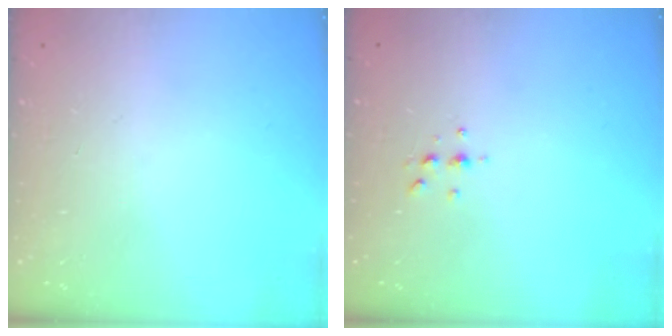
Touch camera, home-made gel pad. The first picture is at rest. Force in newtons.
{"total": 4.4, "press": 4.3, "slide": 0.5}